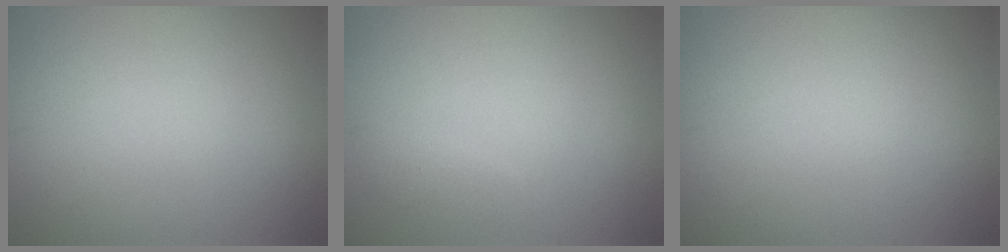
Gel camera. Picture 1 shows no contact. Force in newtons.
{"total": 0.9, "press": 0.9, "slide": 0.1}
{"total": 0.0}